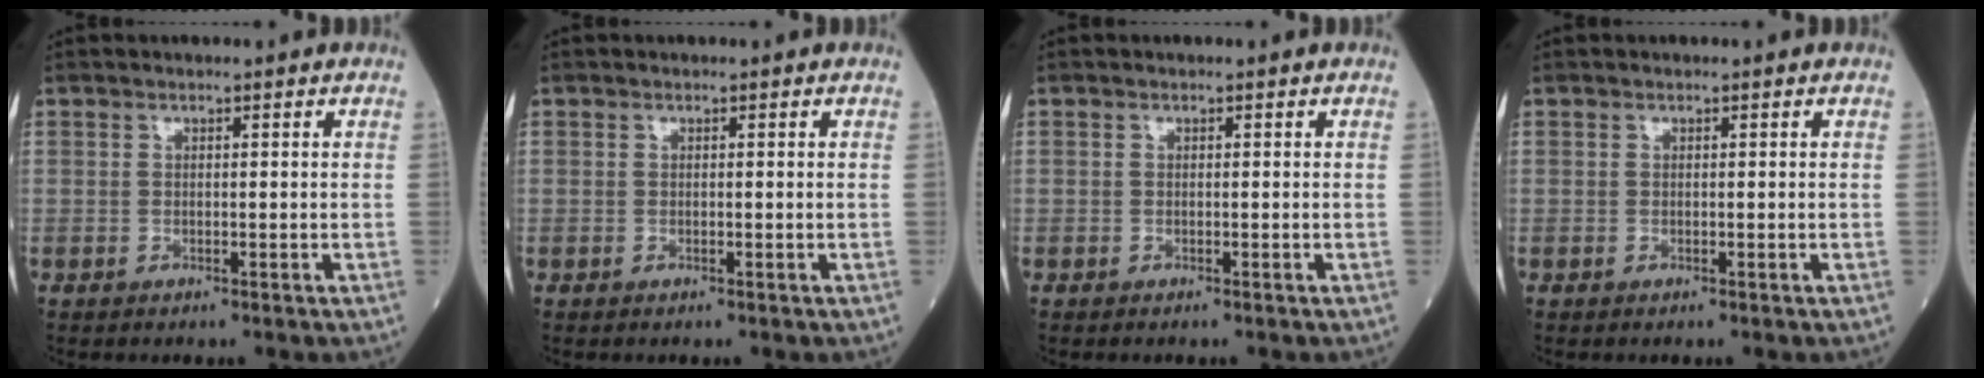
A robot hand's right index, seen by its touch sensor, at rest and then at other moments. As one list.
[{"total": 0.0}, {"total": 0.0}, {"total": 0.0}]